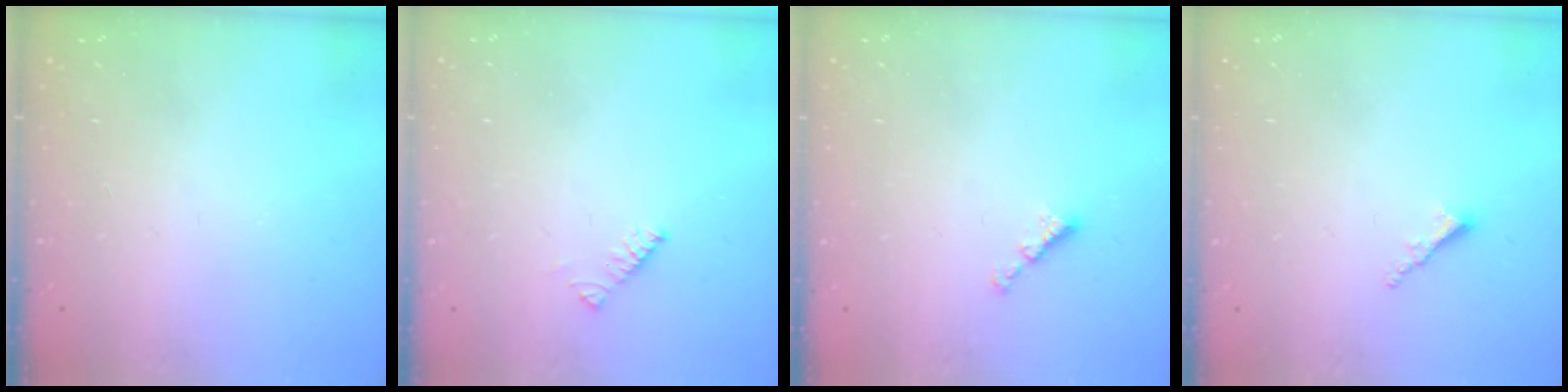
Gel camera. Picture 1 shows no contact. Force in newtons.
{"total": 2.6, "press": 2.6, "slide": 0.4}
{"total": 2.5, "press": 2.5, "slide": 0.4}
{"total": 1.7, "press": 1.7, "slide": 0.2}